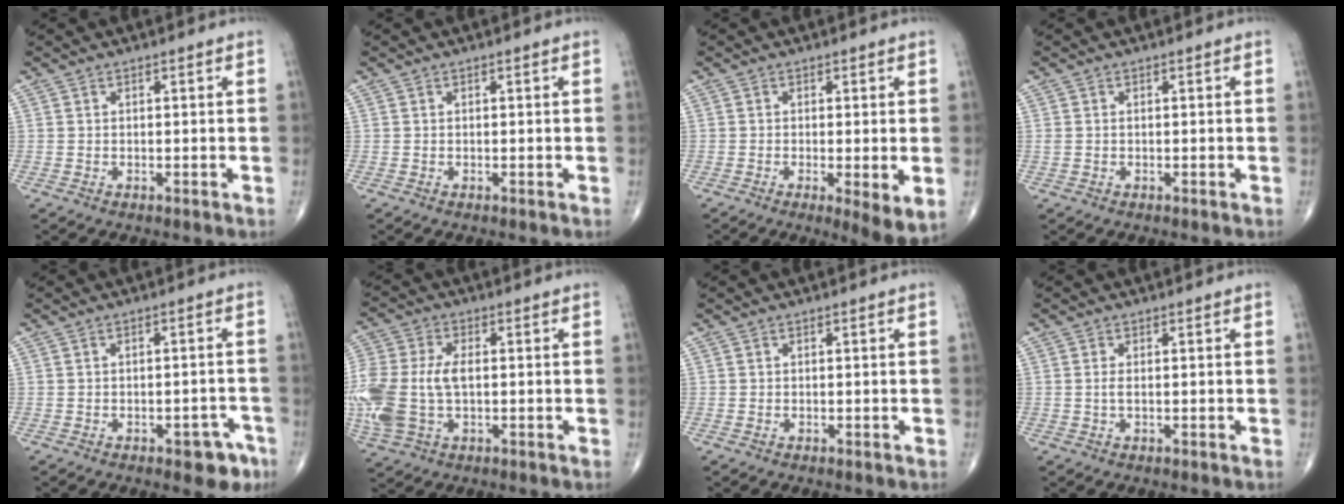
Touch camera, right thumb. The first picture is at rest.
{"total": 0.0}
{"total": 6.0, "force": [-1.2, 1.3, 5.7], "torque": [-0.092, -0.020, -0.021]}
{"total": 1.1, "force": [0.0, 0.7, 0.8], "torque": [-0.027, 0.006, 0.003]}
{"total": 5.3, "force": [-3.0, 2.7, 3.4], "torque": [-0.017, 0.022, -0.033]}
{"total": 16.6, "force": [-1.1, 10.0, 13.2], "torque": [-0.350, 0.000, -0.012]}
{"total": 0.0}
{"total": 1.3, "force": [0.0, 0.4, 1.2], "torque": [-0.031, -0.002, 0.002]}